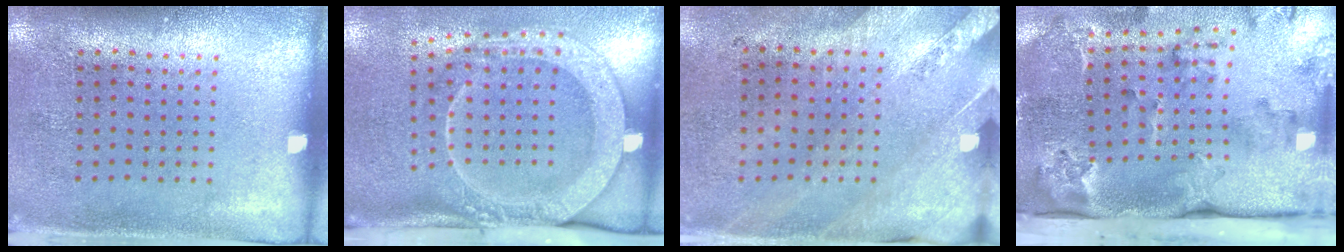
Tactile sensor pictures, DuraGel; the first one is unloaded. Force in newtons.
{"total": 2.8, "press": 2.0, "slide": 1.9}
{"total": 2.5, "press": 2.0, "slide": 1.4}
{"total": 3.8, "press": 2.7, "slide": 2.6}